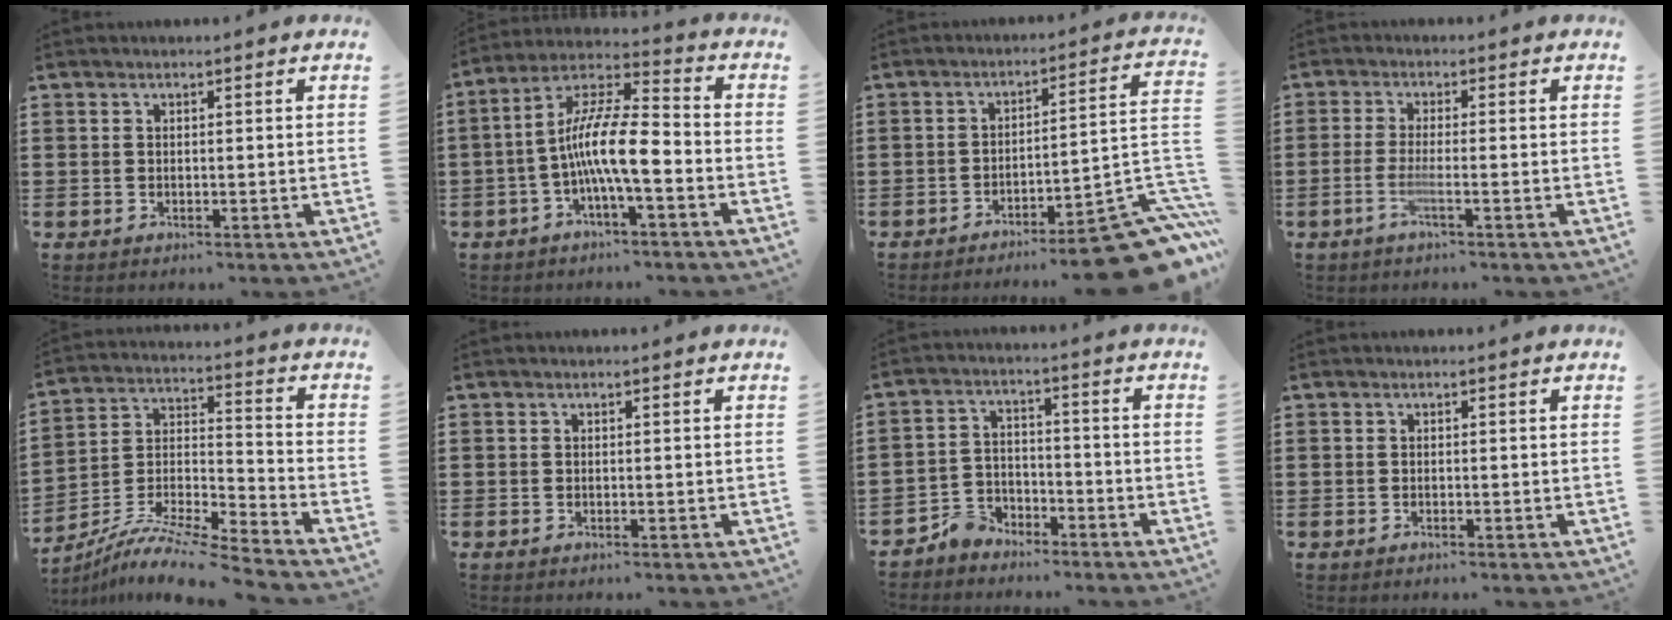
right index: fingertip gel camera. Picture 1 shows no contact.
{"total": 10.7, "force": [-3.2, 2.2, 9.9], "torque": [-0.204, -0.011, -0.061]}
{"total": 11.3, "force": [-8.5, 1.3, 7.4], "torque": [-0.082, 0.016, -0.154]}
{"total": 2.5, "force": [-1.2, -0.1, 2.2], "torque": [-0.046, -0.005, -0.026]}
{"total": 9.4, "force": [-8.6, 0.0, 3.9], "torque": [-0.073, 0.003, -0.173]}
{"total": 0.0}
{"total": 4.8, "force": [-4.2, 2.2, 0.6], "torque": [-0.038, 0.008, -0.091]}
{"total": 0.0}